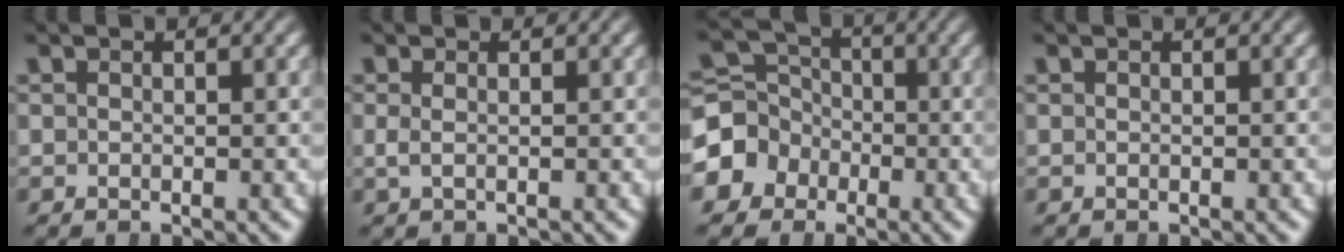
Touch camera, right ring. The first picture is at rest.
{"total": 0.7, "force": [0.0, -0.1, 0.7], "torque": [-0.019, -0.006, 0.006]}
{"total": 7.8, "force": [-1.2, 7.1, 3.0], "torque": [-0.060, -0.020, -0.021]}
{"total": 0.0}